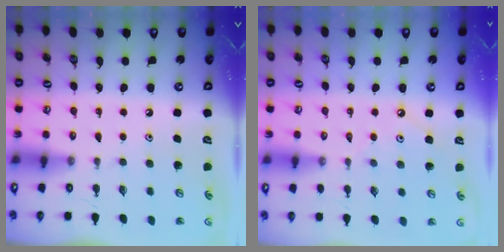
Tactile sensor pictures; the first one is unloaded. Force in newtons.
{"total": 2.6, "press": 2.6, "slide": 0.4}